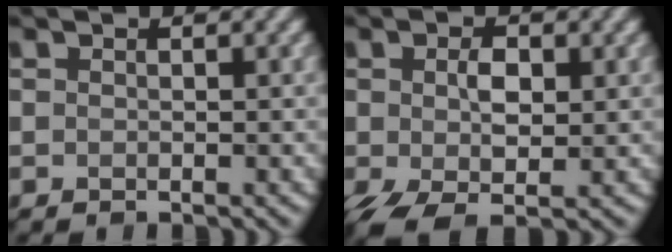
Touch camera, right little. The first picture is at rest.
{"total": 5.6, "force": [-0.9, 3.1, 4.6], "torque": [-0.099, -0.004, -0.014]}